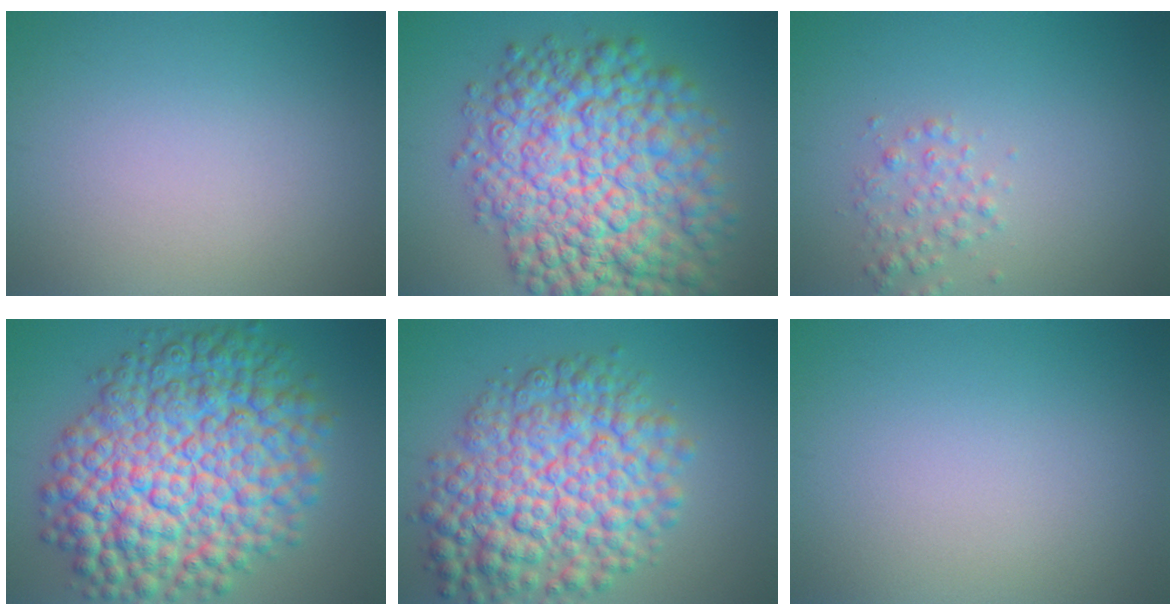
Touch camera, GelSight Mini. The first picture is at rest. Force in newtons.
{"total": 13.6, "press": 13.6, "slide": 0.3}
{"total": 1.8, "press": 1.8, "slide": 0.0}
{"total": 13.9, "press": 13.9, "slide": 0.3}
{"total": 10.0, "press": 10.0, "slide": 0.3}
{"total": 0.0}